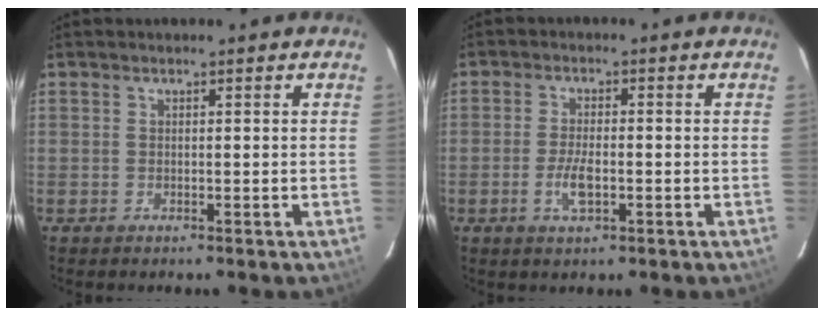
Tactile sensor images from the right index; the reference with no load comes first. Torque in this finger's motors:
{"motor_torque": [0.26, -0.04, 0.09, 0.07]}